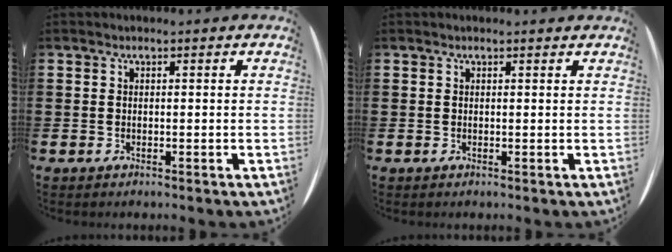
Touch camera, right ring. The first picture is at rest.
{"total": 0.0}